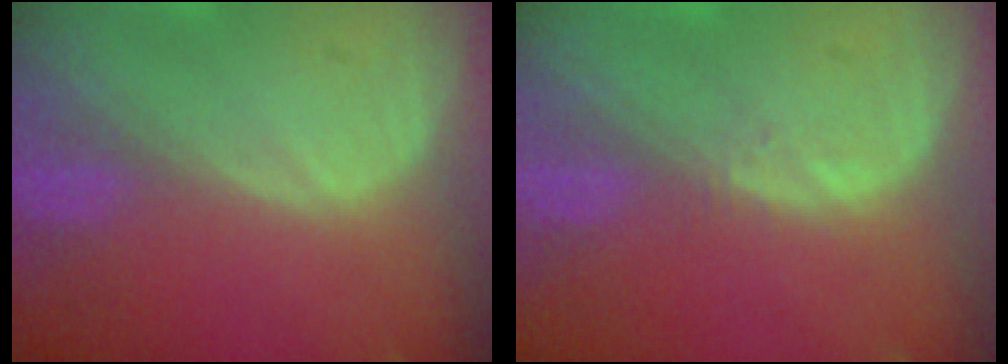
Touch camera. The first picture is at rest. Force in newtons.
{"total": 0.7, "press": 0.7, "slide": 0.1}